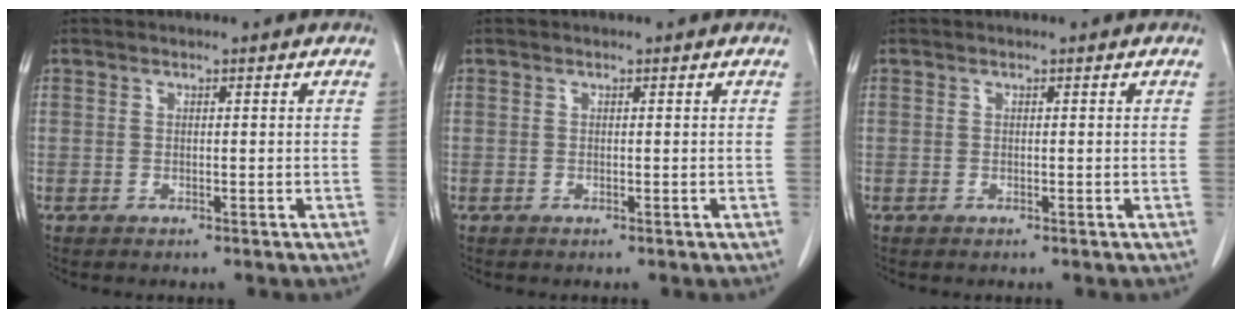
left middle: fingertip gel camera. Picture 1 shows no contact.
{"total": 0.0}
{"total": 0.0}